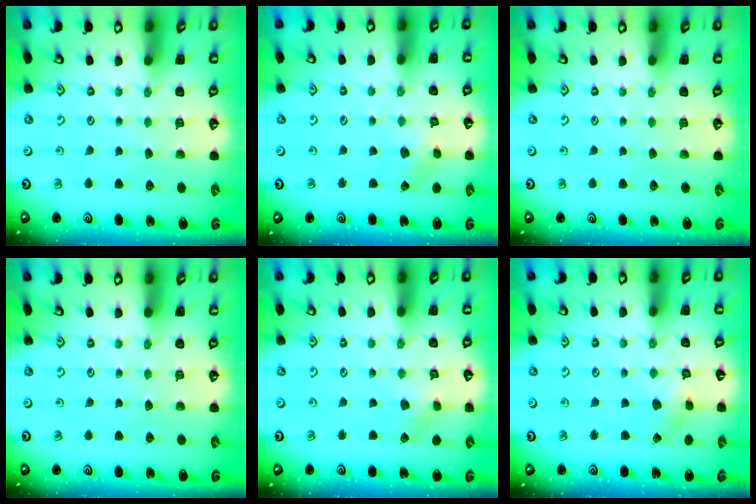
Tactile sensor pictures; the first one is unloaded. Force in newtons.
{"total": 2.6, "press": 2.6, "slide": 0.3}
{"total": 0.0}
{"total": 0.0}
{"total": 3.4, "press": 3.3, "slide": 0.3}
{"total": 3.4, "press": 3.3, "slide": 0.4}